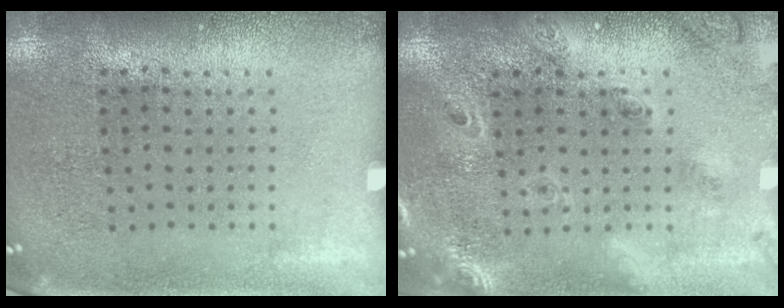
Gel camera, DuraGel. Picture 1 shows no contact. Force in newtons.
{"total": 1.8, "press": 1.7, "slide": 0.8}